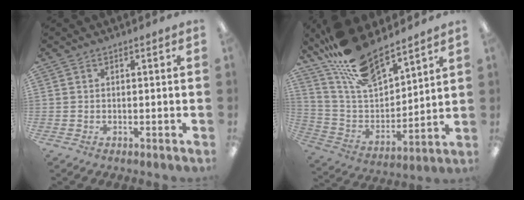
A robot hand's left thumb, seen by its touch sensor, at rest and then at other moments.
{"total": 17.8, "force": [15.3, 5.1, 7.5], "torque": [-0.174, -0.094, 0.278]}